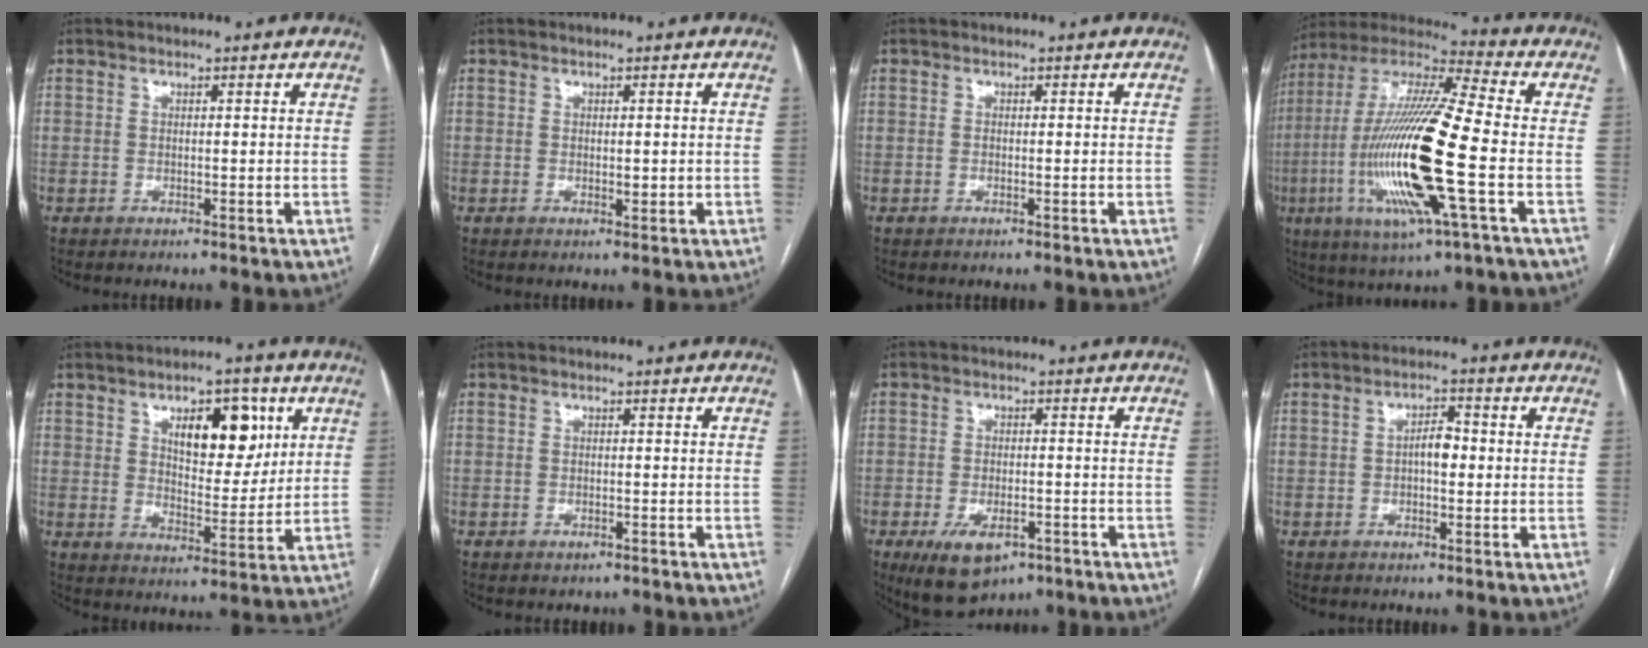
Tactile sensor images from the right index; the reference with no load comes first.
{"total": 1.3, "force": [0.0, 0.5, 1.2], "torque": [-0.017, -0.004, 0.002]}
{"total": 0.7, "force": [-0.2, 0.1, 0.7], "torque": [-0.012, -0.001, -0.001]}
{"total": 22.1, "force": [-4.7, 1.9, 21.5], "torque": [-0.462, -0.021, -0.091]}
{"total": 10.3, "force": [4.4, 4.5, 8.2], "torque": [-0.119, 0.005, 0.072]}
{"total": 0.9, "force": [-0.7, 0.6, 0.3], "torque": [-0.010, 0.000, -0.006]}
{"total": 8.2, "force": [-4.7, 3.9, 5.5], "torque": [-0.099, -0.011, -0.068]}
{"total": 3.4, "force": [-0.2, 1.5, 3.0], "torque": [-0.049, 0.011, -0.005]}